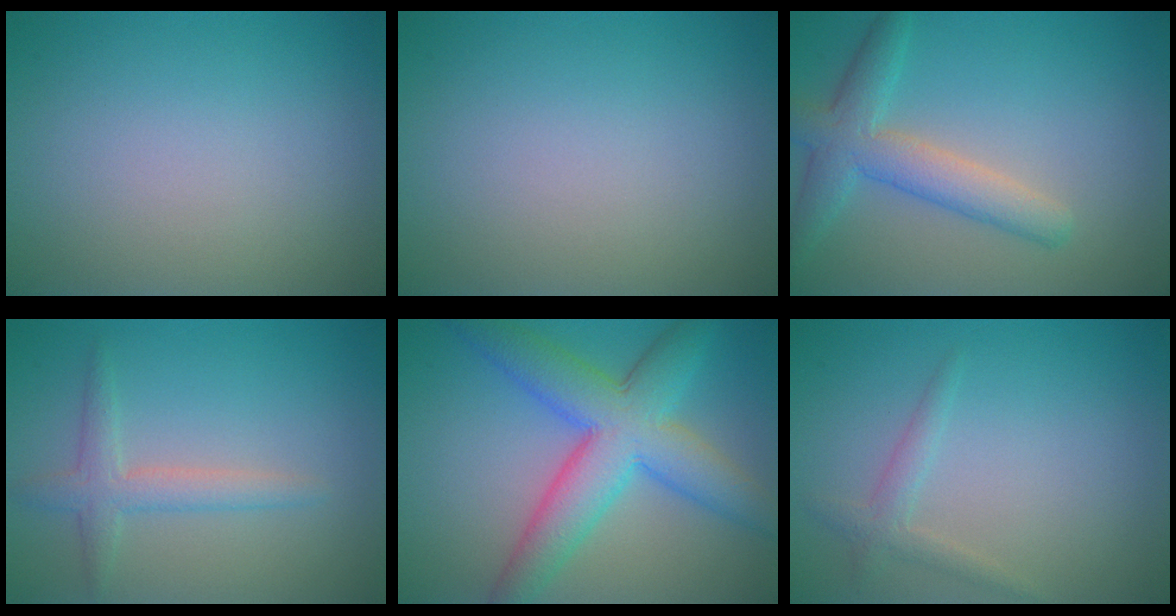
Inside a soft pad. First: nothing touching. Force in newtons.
{"total": 0.0}
{"total": 4.5, "press": 4.4, "slide": 0.2}
{"total": 2.4, "press": 2.4, "slide": 0.1}
{"total": 8.3, "press": 8.3, "slide": 0.2}
{"total": 1.6, "press": 1.6, "slide": 0.1}